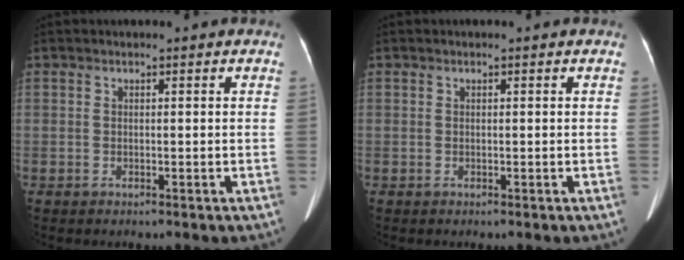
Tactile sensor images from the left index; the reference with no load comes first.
{"total": 0.0}